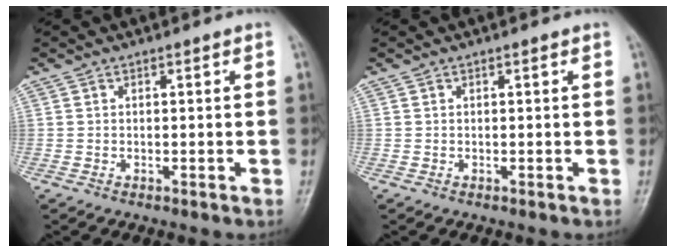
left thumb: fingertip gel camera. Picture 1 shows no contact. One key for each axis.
{"total": 0.0}